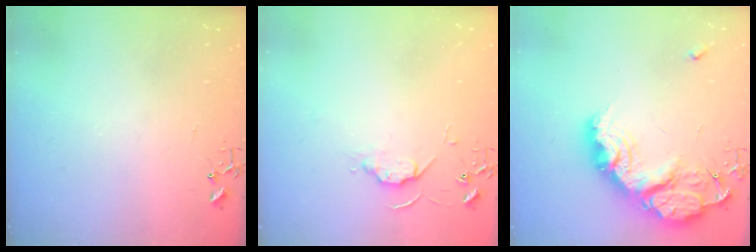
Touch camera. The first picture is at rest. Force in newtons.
{"total": 5.7, "press": 5.6, "slide": 0.8}
{"total": 25.2, "press": 25.1, "slide": 2.0}